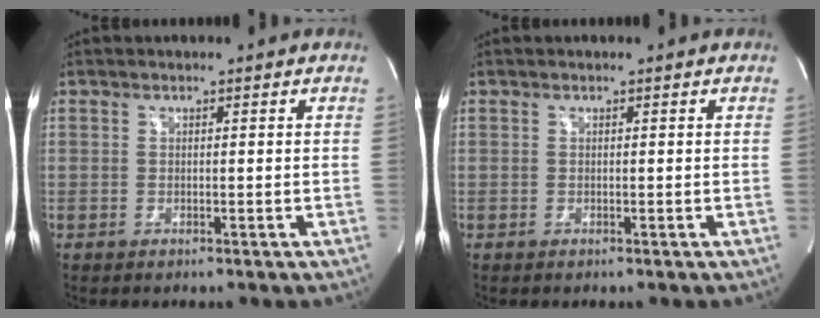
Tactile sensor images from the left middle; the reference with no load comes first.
{"total": 0.0}